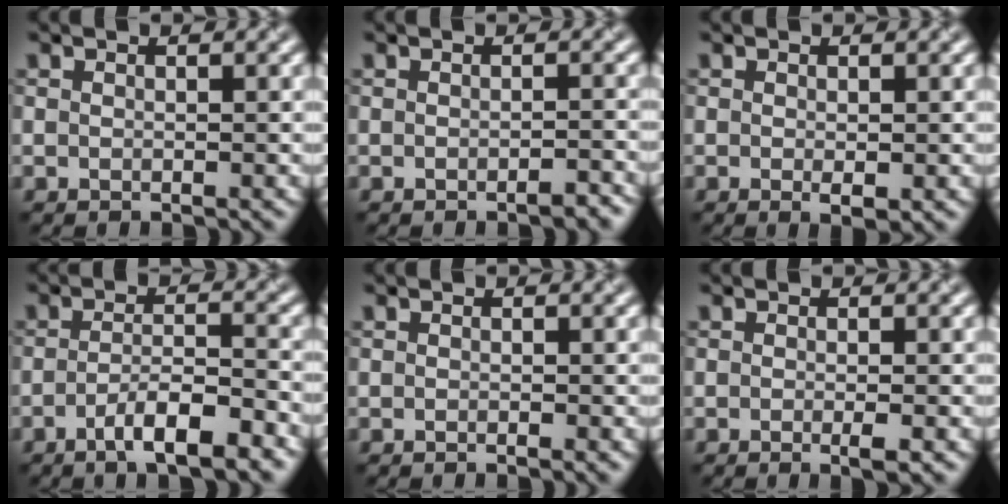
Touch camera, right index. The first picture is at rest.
{"total": 2.0, "force": [-1.1, 0.5, 1.6], "torque": [-0.020, 0.000, -0.011]}
{"total": 0.9, "force": [-0.2, 0.2, 0.9], "torque": [-0.013, -0.004, -0.001]}
{"total": 5.1, "force": [-2.9, 1.2, 4.0], "torque": [-0.068, 0.006, -0.050]}
{"total": 0.6, "force": [-0.3, 0.1, 0.6], "torque": [-0.009, -0.003, -0.004]}
{"total": 1.3, "force": [-0.4, 0.2, 1.2], "torque": [-0.020, -0.004, -0.005]}